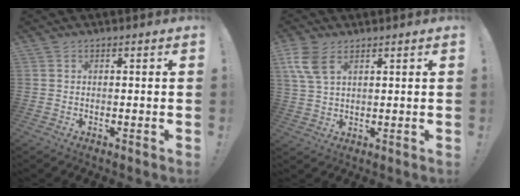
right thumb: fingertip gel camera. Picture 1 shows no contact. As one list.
[{"total": 7.9, "force": [4.5, 4.0, 5.0], "torque": [-0.093, -0.017, 0.088]}]